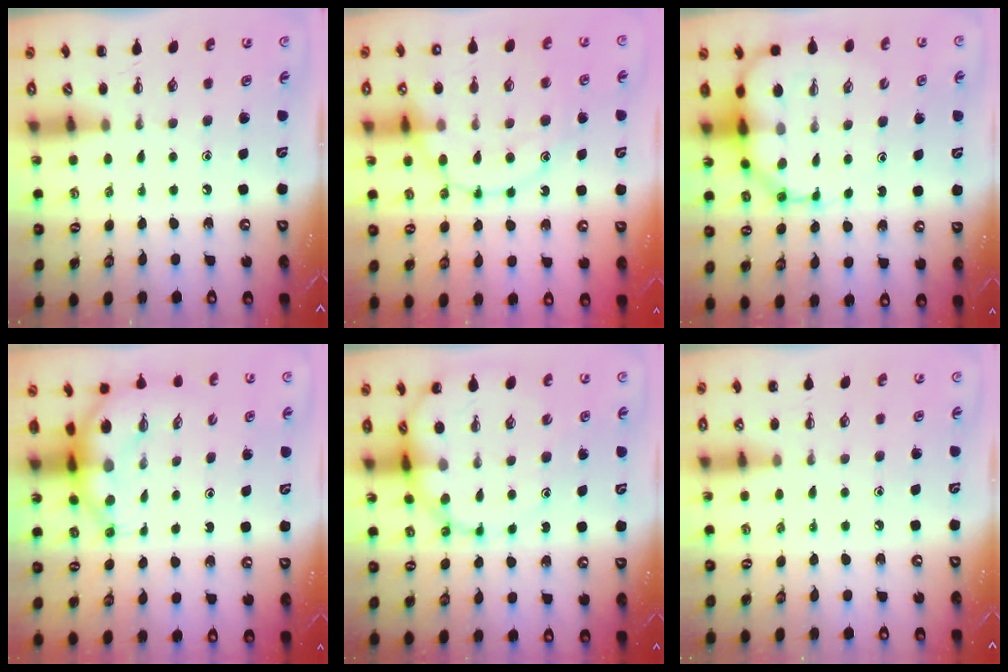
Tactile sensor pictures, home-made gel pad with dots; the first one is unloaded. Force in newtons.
{"total": 18.7, "press": 18.6, "slide": 1.9}
{"total": 12.9, "press": 12.4, "slide": 3.5}
{"total": 7.0, "press": 6.9, "slide": 1.2}
{"total": 10.8, "press": 10.3, "slide": 2.9}
{"total": 5.6, "press": 5.3, "slide": 1.8}